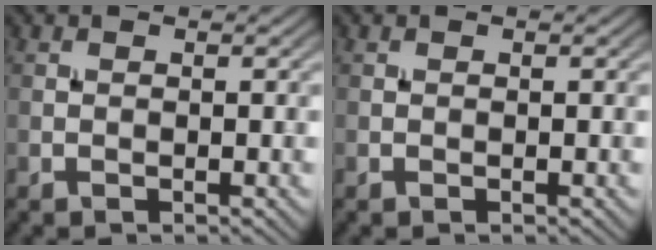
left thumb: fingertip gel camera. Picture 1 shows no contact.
{"total": 0.0}